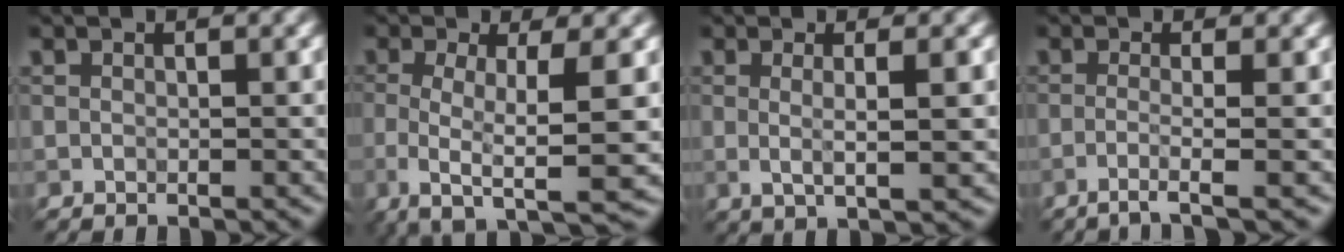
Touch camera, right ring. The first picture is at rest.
{"total": 7.2, "force": [-1.9, 2.0, 6.6], "torque": [-0.101, -0.014, -0.039]}
{"total": 3.6, "force": [0.3, 0.8, 3.5], "torque": [-0.055, -0.005, 0.004]}
{"total": 2.7, "force": [-1.1, 0.6, 2.4], "torque": [-0.030, -0.002, -0.037]}